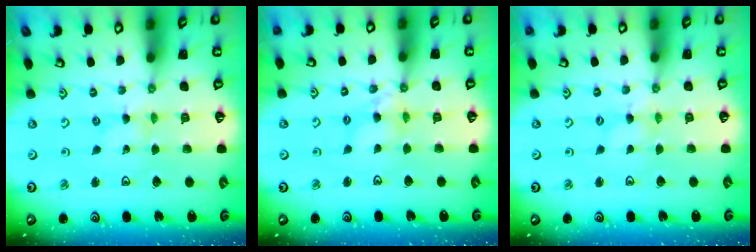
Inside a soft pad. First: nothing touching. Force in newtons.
{"total": 6.7, "press": 6.6, "slide": 0.4}
{"total": 0.7, "press": 0.7, "slide": 0.2}